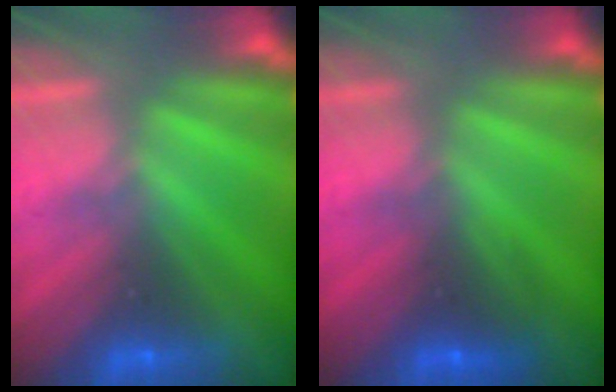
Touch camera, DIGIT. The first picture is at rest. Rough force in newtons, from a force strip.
{"total": 2.5}